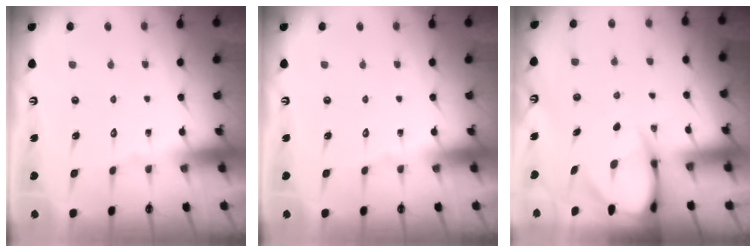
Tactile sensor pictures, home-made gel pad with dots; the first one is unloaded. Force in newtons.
{"total": 0.0}
{"total": 6.2, "press": 6.1, "slide": 0.7}